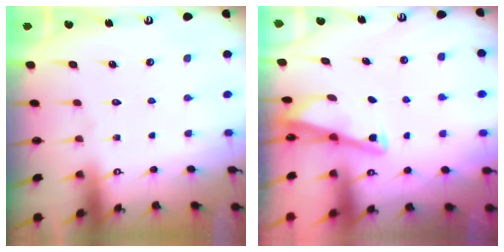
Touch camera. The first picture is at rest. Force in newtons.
{"total": 3.0, "press": 3.0, "slide": 0.3}